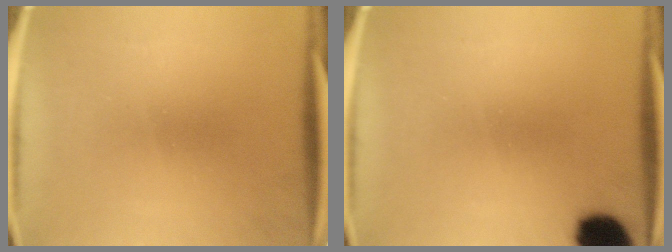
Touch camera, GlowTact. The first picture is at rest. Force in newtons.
{"total": 9.6}